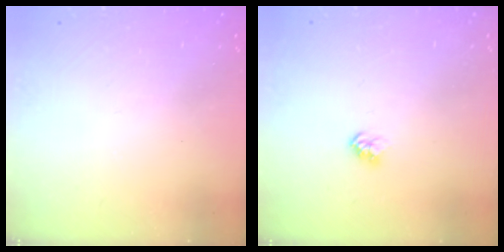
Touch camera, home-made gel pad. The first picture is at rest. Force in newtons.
{"total": 2.3, "press": 2.3, "slide": 0.3}